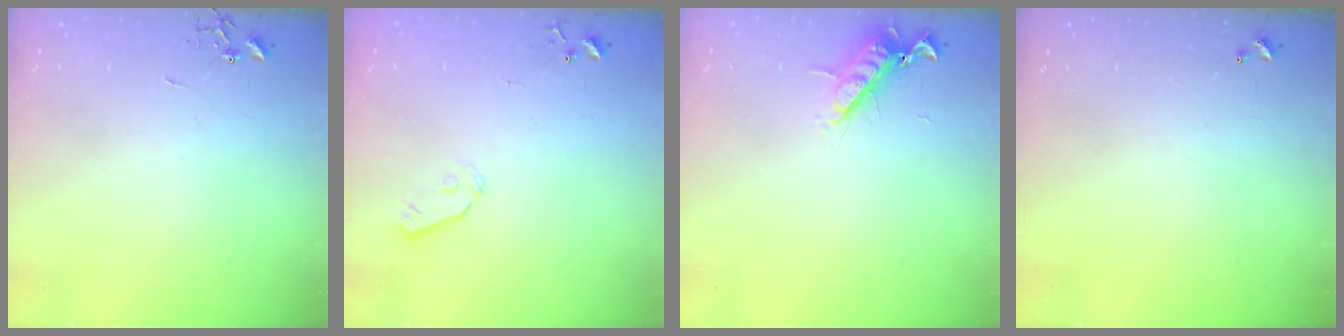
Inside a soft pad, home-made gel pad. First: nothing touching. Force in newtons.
{"total": 4.3, "press": 4.3, "slide": 0.7}
{"total": 11.1, "press": 11.1, "slide": 1.3}
{"total": 0.0}